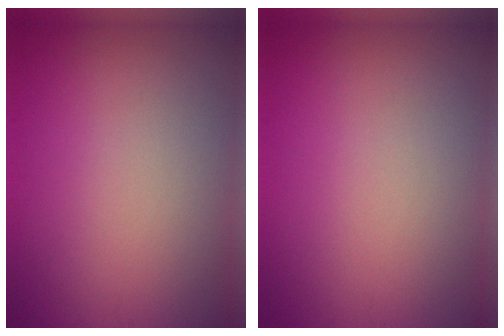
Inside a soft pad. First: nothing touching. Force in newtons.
{"total": 0.0}